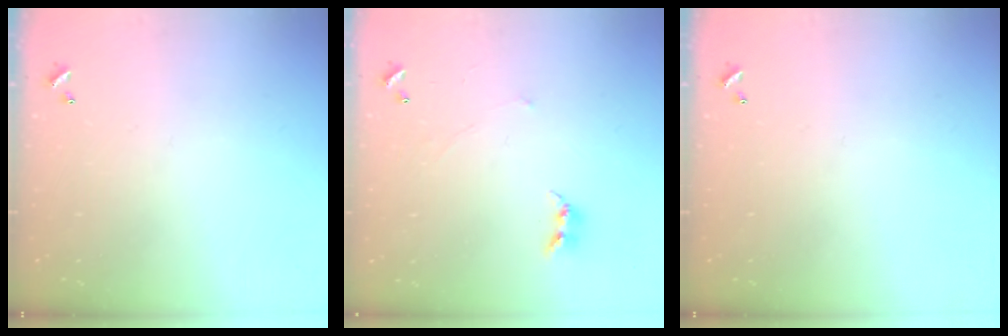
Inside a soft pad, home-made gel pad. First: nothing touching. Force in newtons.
{"total": 2.7, "press": 2.7, "slide": 0.3}
{"total": 0.0}